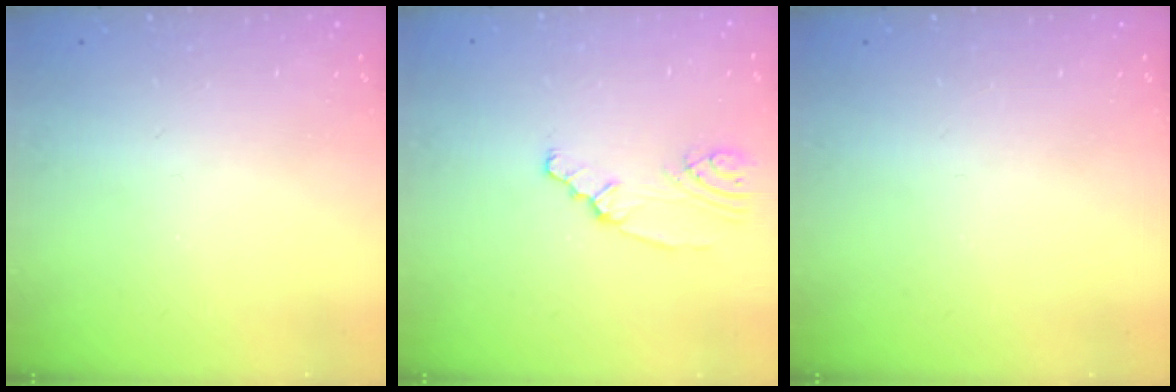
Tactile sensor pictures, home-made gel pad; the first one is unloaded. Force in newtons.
{"total": 2.3, "press": 2.3, "slide": 0.2}
{"total": 0.0}